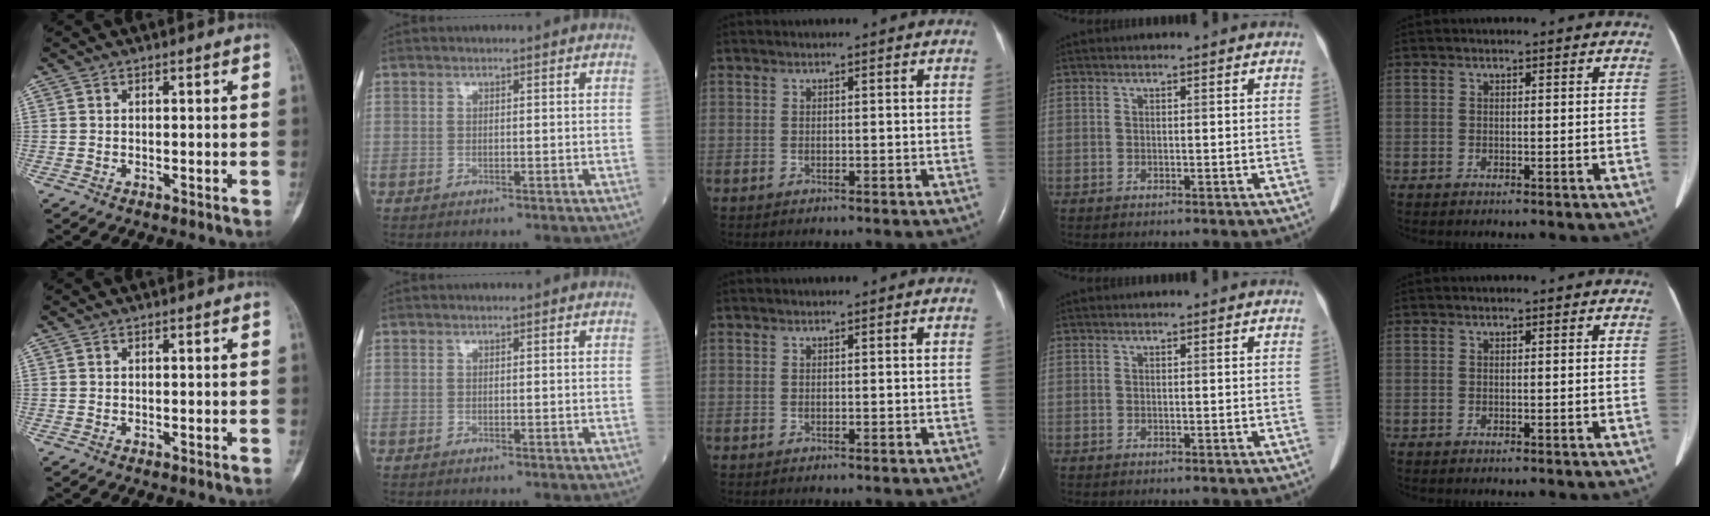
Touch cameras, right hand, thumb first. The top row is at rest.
{}